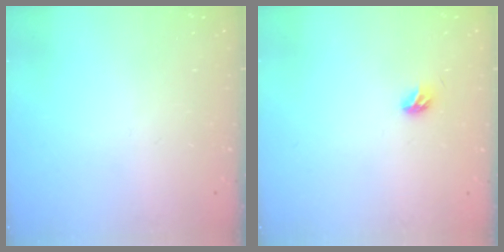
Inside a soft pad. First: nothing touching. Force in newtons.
{"total": 4.0, "press": 3.9, "slide": 1.0}